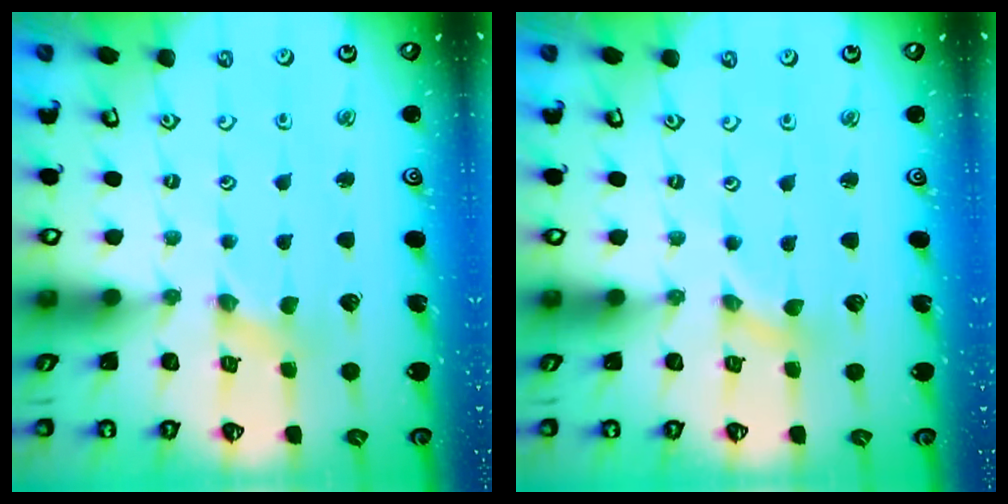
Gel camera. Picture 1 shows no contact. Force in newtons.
{"total": 0.5, "press": 0.5, "slide": 0.0}